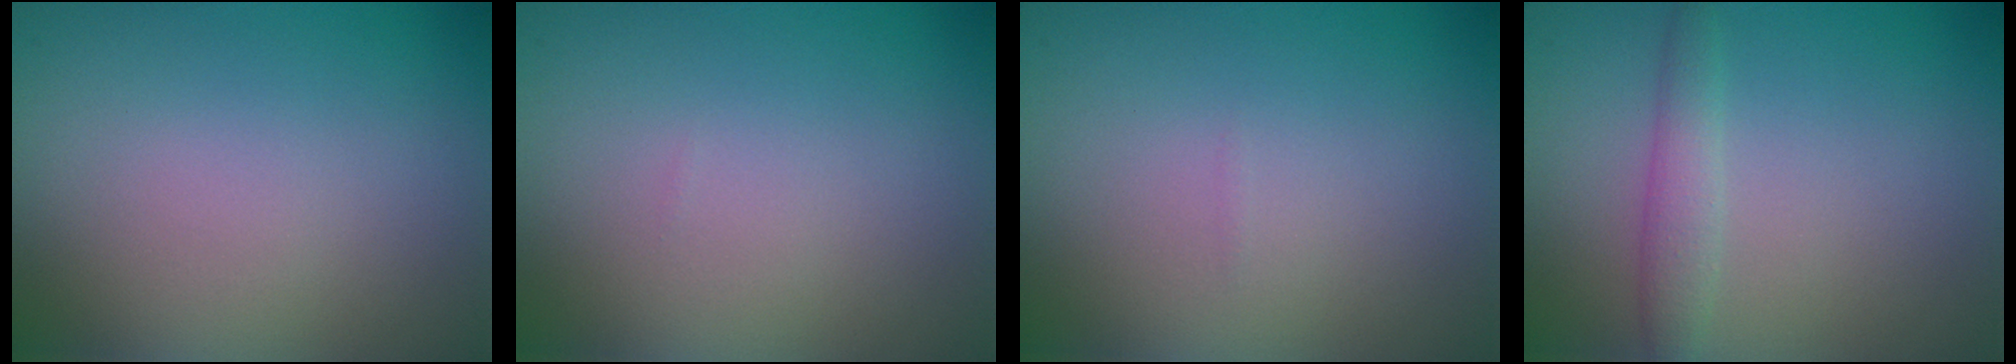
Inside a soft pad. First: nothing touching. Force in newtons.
{"total": 0.0}
{"total": 0.0}
{"total": 1.9, "press": 1.9, "slide": 0.0}